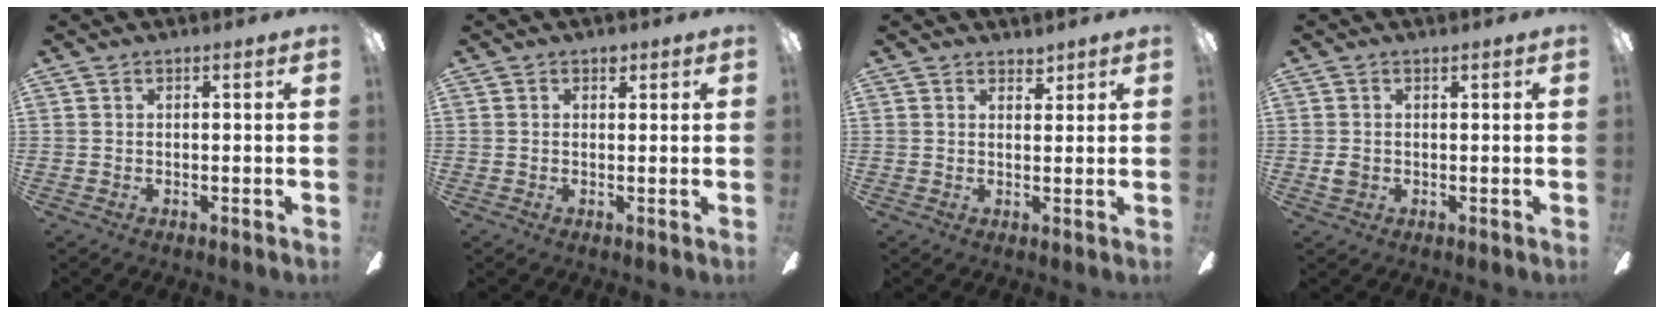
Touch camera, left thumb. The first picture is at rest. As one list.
[{"total": 1.6, "force": [0.9, 1.1, 0.7], "torque": [0.001, -0.004, 0.012]}, {"total": 2.5, "force": [2.2, 1.1, 0.4], "torque": [0.004, -0.010, 0.038]}, {"total": 1.8, "force": [0.0, 1.5, 0.9], "torque": [-0.009, 0.001, -0.002]}]